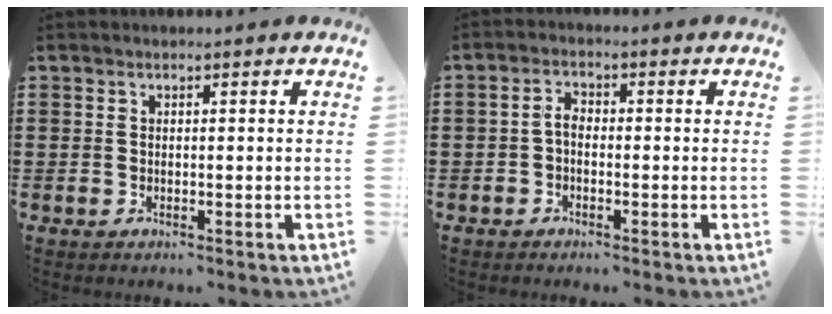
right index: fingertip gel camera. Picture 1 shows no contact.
{"total": 2.3, "force": [-0.8, 1.2, 1.7], "torque": [-0.042, 0.002, -0.019]}